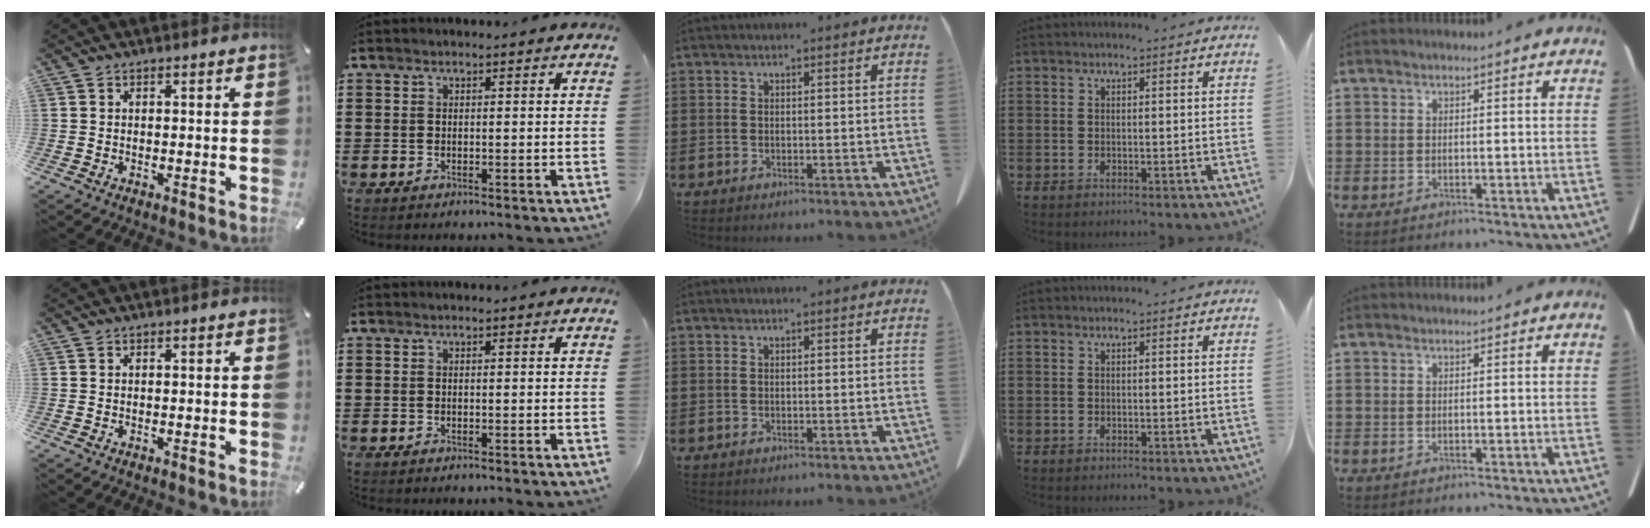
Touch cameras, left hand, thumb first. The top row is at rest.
{}